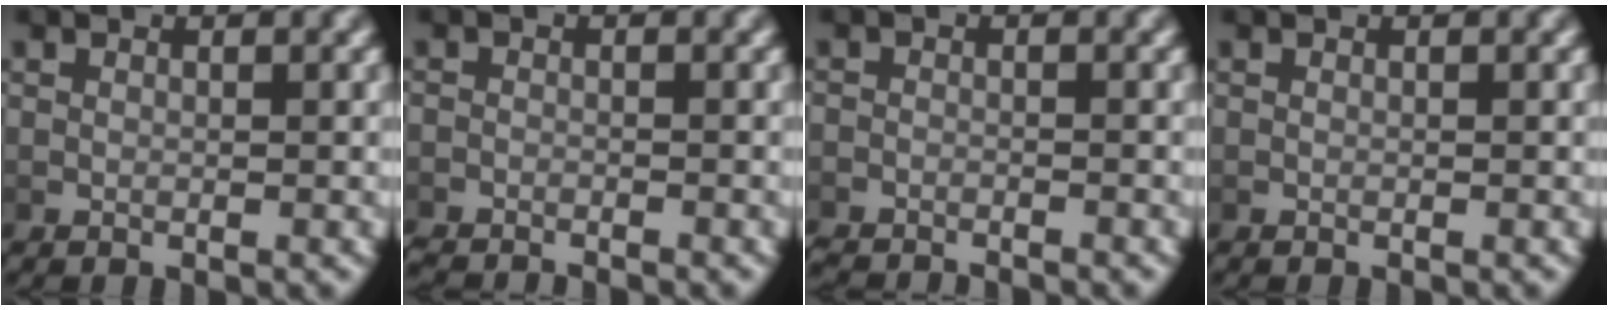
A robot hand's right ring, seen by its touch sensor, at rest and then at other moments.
{"total": 2.4, "force": [-2.3, 0.5, 0.1], "torque": [-0.002, -0.010, -0.038]}
{"total": 2.7, "force": [-2.7, 0.5, 0.1], "torque": [-0.002, -0.012, -0.043]}
{"total": 0.0}